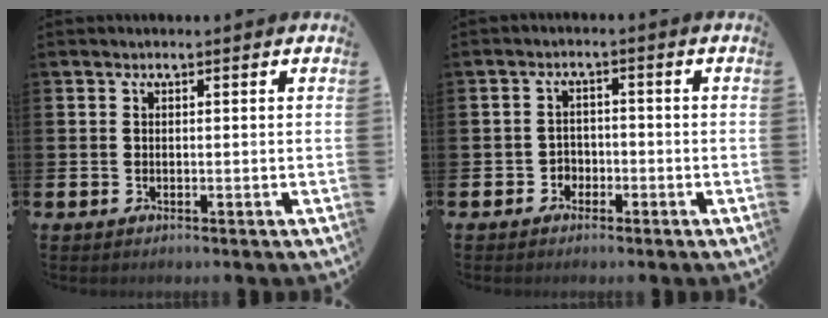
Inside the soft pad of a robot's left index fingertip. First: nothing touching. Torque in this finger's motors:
{"motor_torque": [-0.29, 0.14, -0.05, -0.01]}